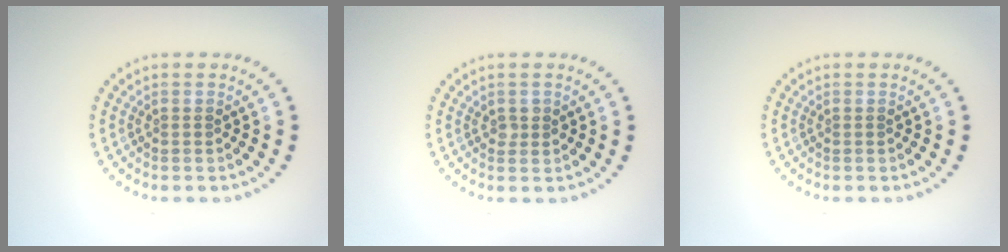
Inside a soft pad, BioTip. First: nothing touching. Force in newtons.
{"total": 1.0, "press": 1.0, "slide": 0.2}
{"total": 0.0}